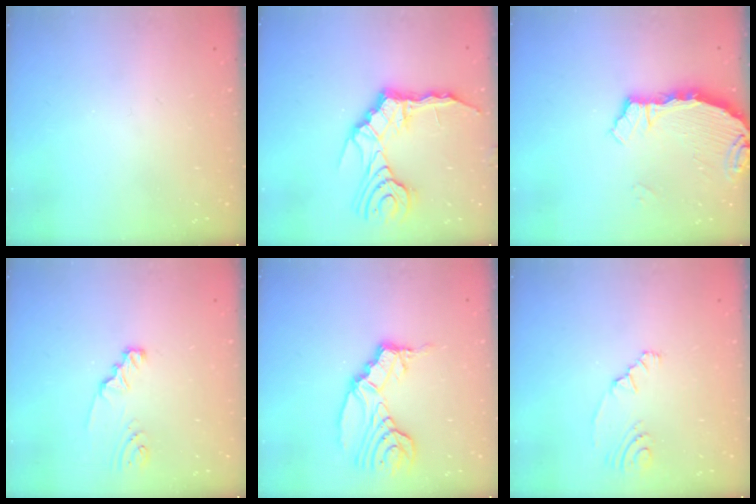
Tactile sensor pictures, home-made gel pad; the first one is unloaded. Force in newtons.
{"total": 16.2, "press": 15.6, "slide": 4.4}
{"total": 4.1, "press": 4.1, "slide": 0.2}
{"total": 2.1, "press": 2.1, "slide": 0.3}
{"total": 11.1, "press": 11.0, "slide": 1.3}
{"total": 4.9, "press": 1.9, "slide": 4.6}